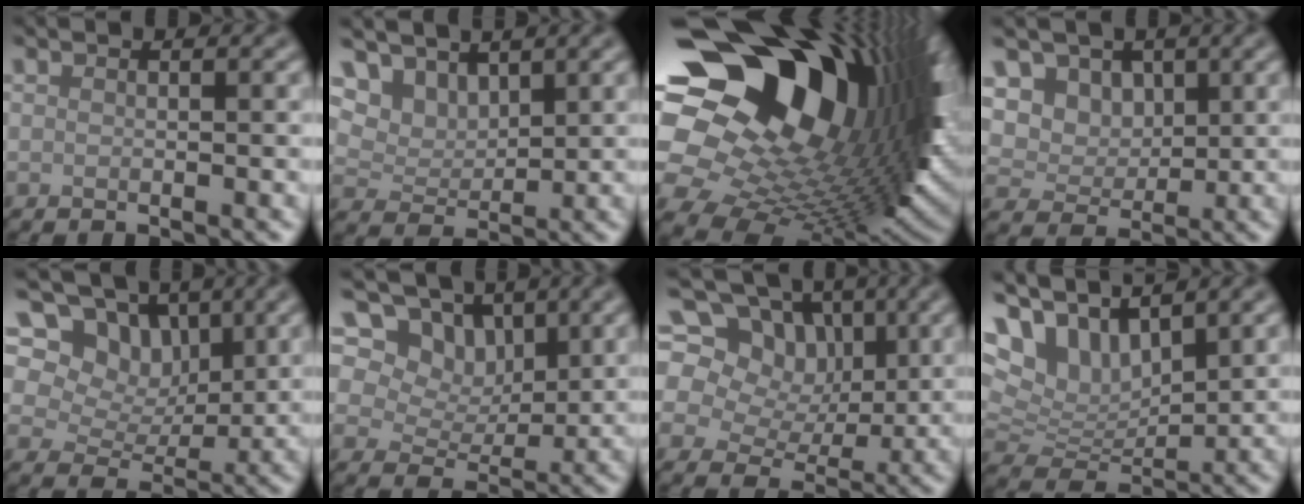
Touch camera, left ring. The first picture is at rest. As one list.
[{"total": 5.0, "force": [3.4, 2.8, 2.2], "torque": [-0.058, -0.010, 0.068]}, {"total": 20.9, "force": [6.0, 13.2, 15.1], "torque": [-0.271, -0.017, 0.133]}, {"total": 6.9, "force": [3.0, 5.2, 3.3], "torque": [-0.066, 0.006, 0.042]}, {"total": 7.6, "force": [4.1, 5.3, 3.6], "torque": [-0.060, -0.004, 0.060]}, {"total": 8.5, "force": [4.9, 5.7, 4.0], "torque": [-0.073, -0.005, 0.084]}, {"total": 15.4, "force": [8.5, 10.2, 7.8], "torque": [-0.169, 0.057, 0.127]}, {"total": 8.1, "force": [5.6, 3.8, 4.5], "torque": [-0.097, 0.011, 0.098]}]